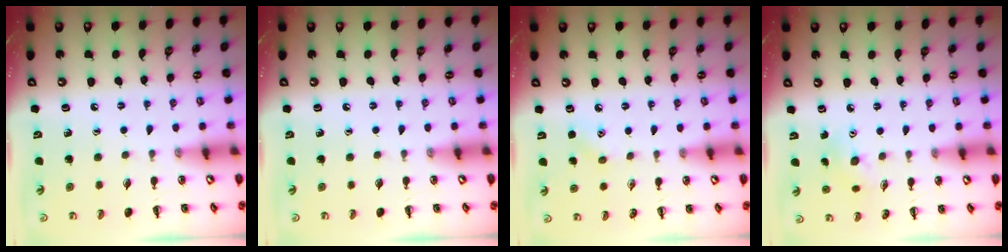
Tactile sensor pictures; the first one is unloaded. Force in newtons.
{"total": 0.0}
{"total": 3.9, "press": 3.8, "slide": 1.0}
{"total": 3.3, "press": 3.2, "slide": 0.9}